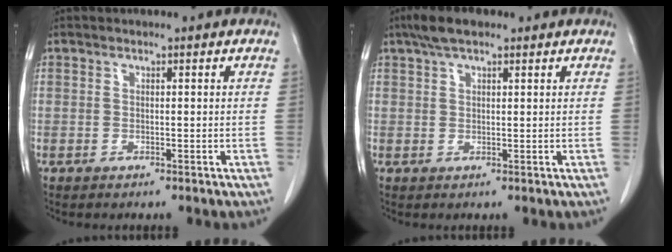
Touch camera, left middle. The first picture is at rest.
{"total": 4.3, "force": [3.0, 1.5, 2.7], "torque": [-0.057, 0.018, 0.053]}